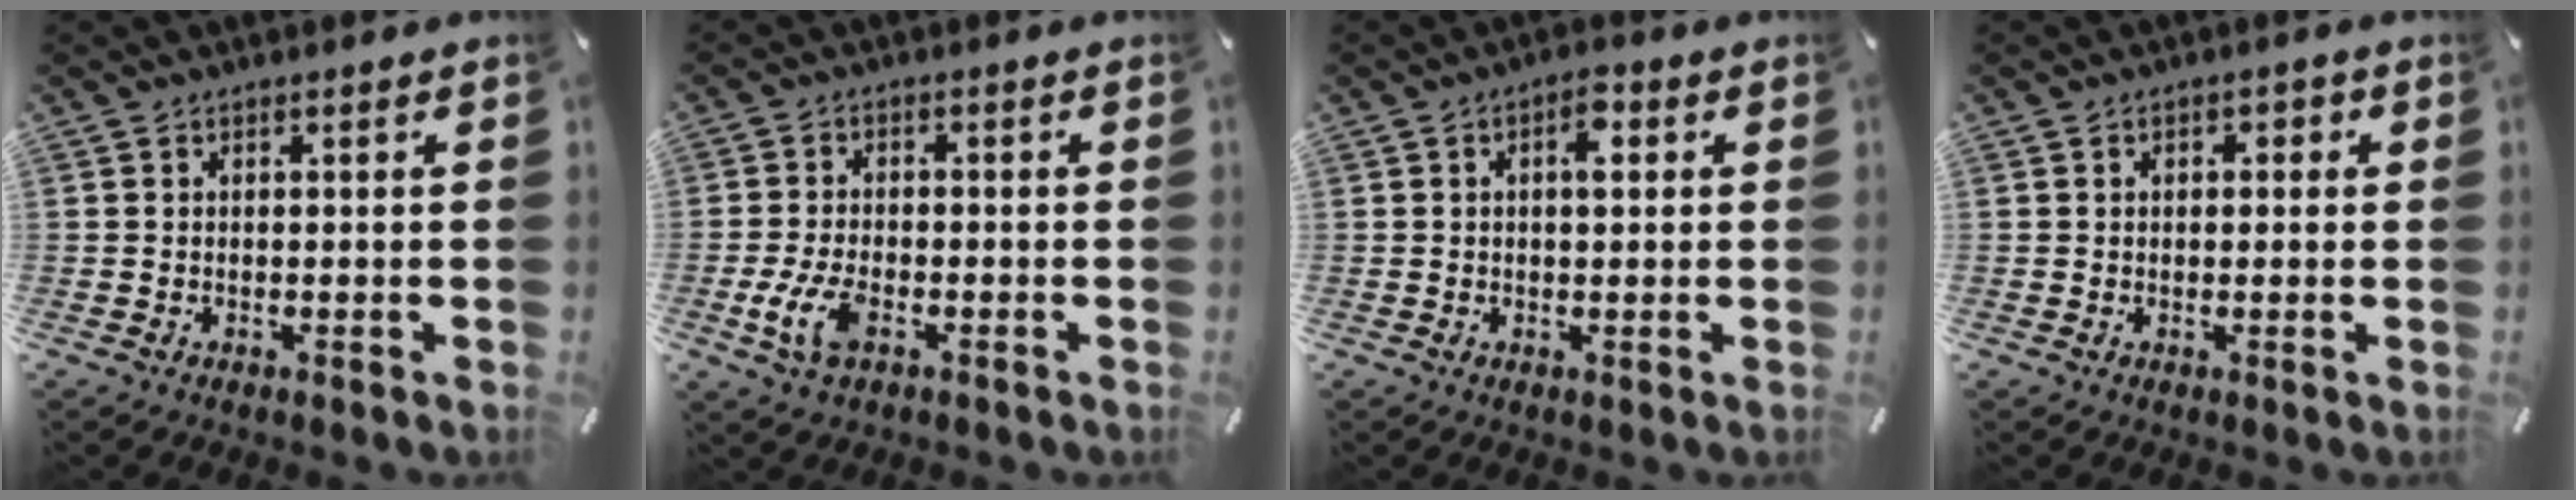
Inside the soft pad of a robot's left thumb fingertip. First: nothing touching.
{"total": 7.2, "force": [-2.8, 3.6, 5.6], "torque": [-0.133, -0.005, -0.053]}
{"total": 4.8, "force": [1.3, 2.4, 4.0], "torque": [-0.042, -0.007, 0.011]}
{"total": 1.9, "force": [0.1, 1.3, 1.3], "torque": [-0.019, 0.005, -0.004]}